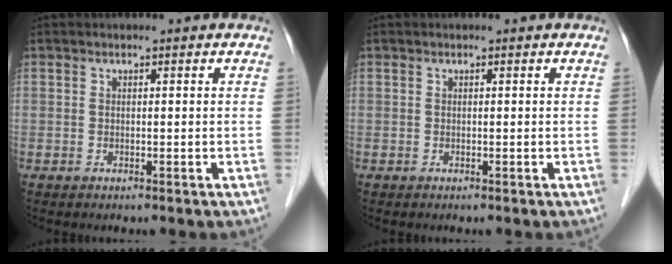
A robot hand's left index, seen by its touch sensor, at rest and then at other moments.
{"total": 0.0}